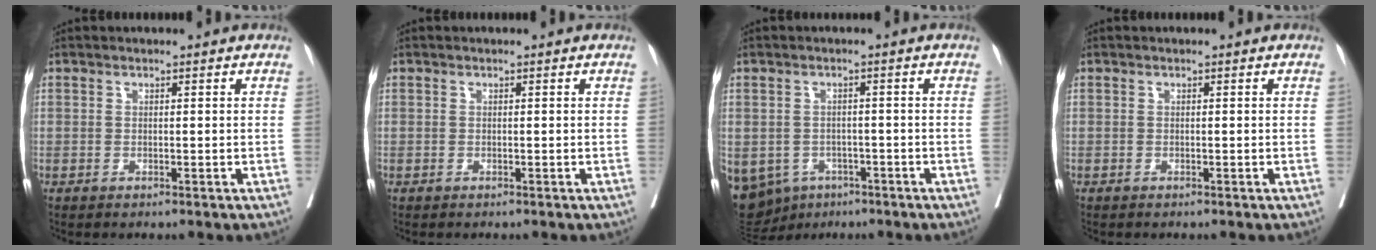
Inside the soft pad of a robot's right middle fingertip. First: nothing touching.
{"total": 0.0}
{"total": 17.9, "force": [-8.1, 14.4, 6.9], "torque": [-0.226, -0.003, -0.103]}
{"total": 0.0}